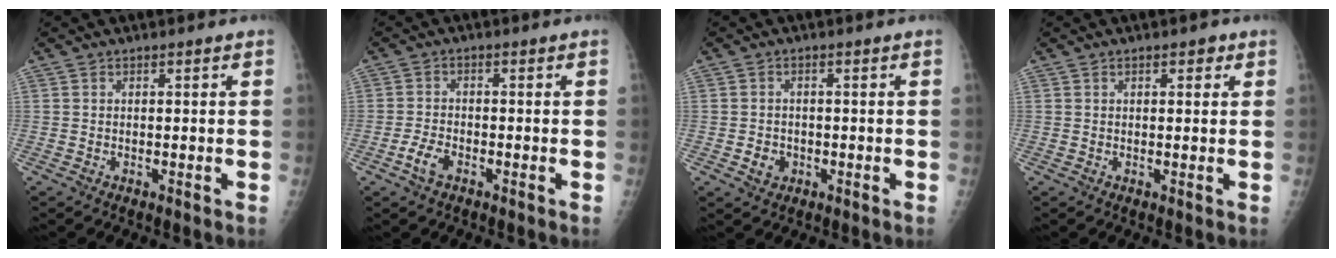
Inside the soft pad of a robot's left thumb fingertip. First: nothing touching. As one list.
[{"total": 3.5, "force": [-1.9, 1.9, 2.3], "torque": [-0.047, 0.009, -0.037]}, {"total": 2.9, "force": [-0.9, 2.5, 1.2], "torque": [-0.010, 0.004, -0.009]}, {"total": 2.0, "force": [1.0, 1.0, 1.4], "torque": [-0.009, -0.001, 0.011]}]